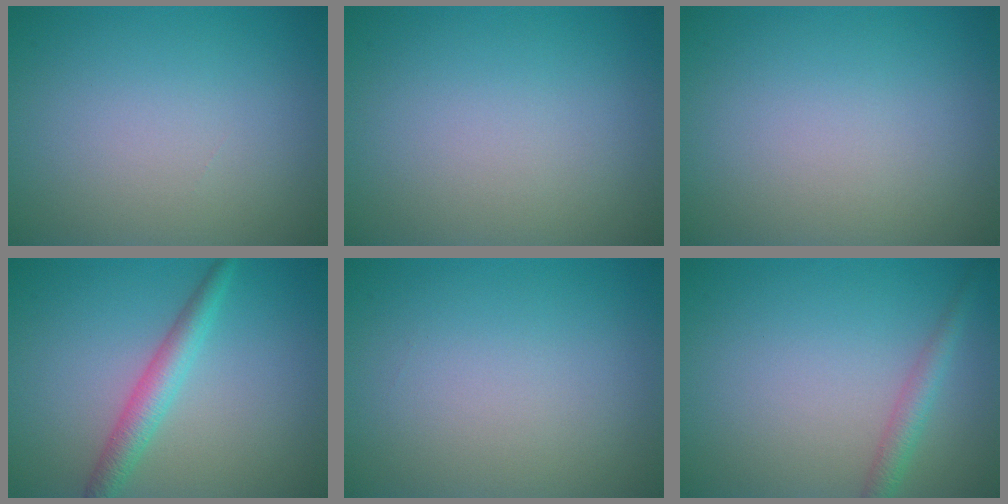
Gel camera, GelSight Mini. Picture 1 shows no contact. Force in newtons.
{"total": 0.0}
{"total": 0.0}
{"total": 2.9, "press": 2.9, "slide": 0.0}
{"total": 0.0}
{"total": 2.0, "press": 2.0, "slide": 0.1}